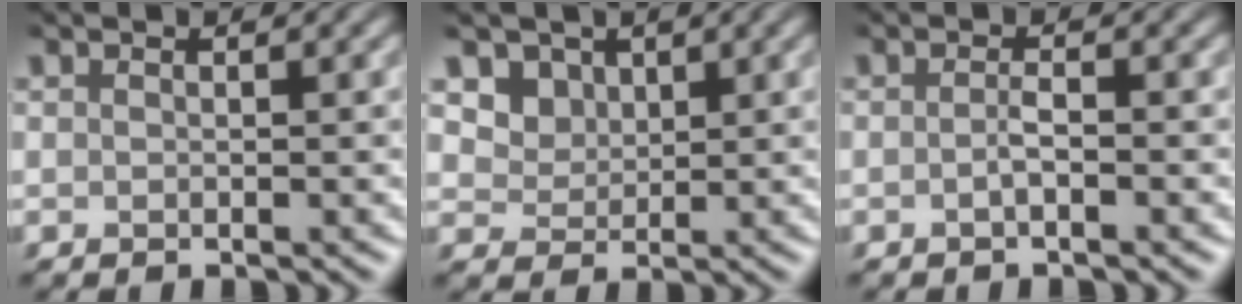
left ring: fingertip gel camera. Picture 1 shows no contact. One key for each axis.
{"total": 3.4, "fx": 2.0, "fy": 2.5, "fz": 1.3, "tx": -0.043, "ty": -0.011, "tz": 0.050}
{"total": 1.1, "fx": -0.4, "fy": 0.1, "fz": 1.0, "tx": -0.019, "ty": 0.002, "tz": -0.008}